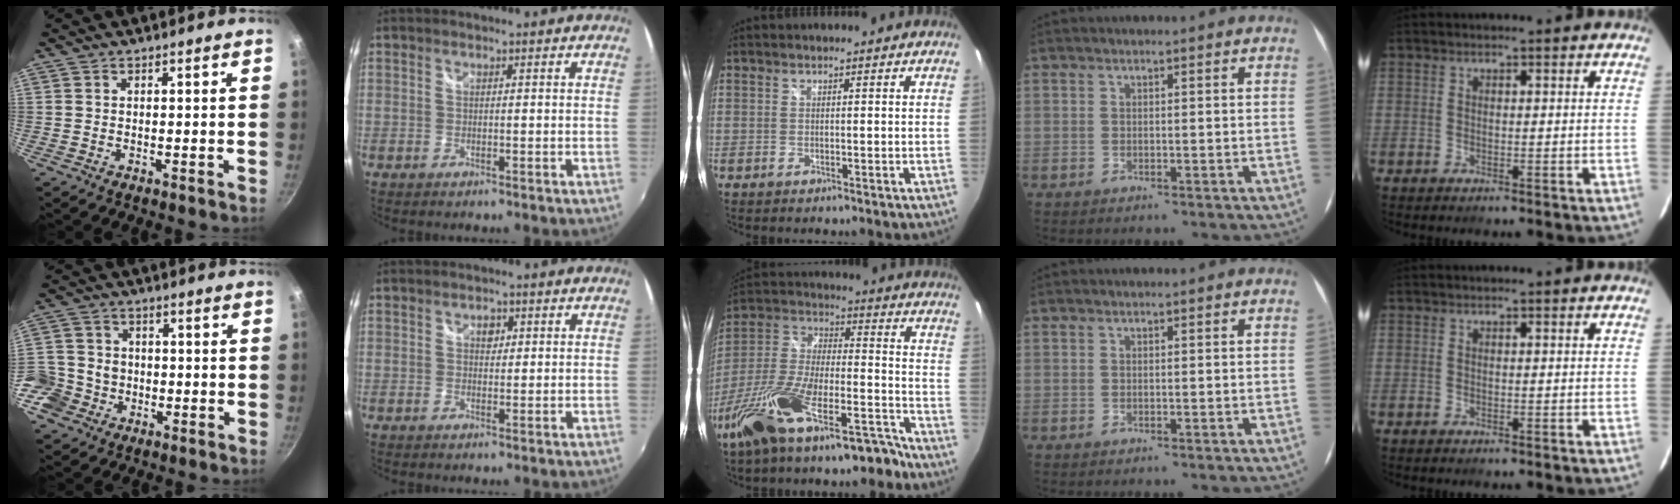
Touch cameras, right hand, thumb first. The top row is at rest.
{"thumb": {"total": 10.8, "force": [-3.6, 9.5, 3.8], "torque": [-0.059, 0.035, -0.075]}, "index": {"total": 1.7, "force": [0.5, 1.4, 0.8], "torque": [-0.009, 0.005, 0.007]}, "middle": {"total": 21.7, "force": [-15.2, 7.5, 13.5], "torque": [-0.256, 0.003, -0.256]}}